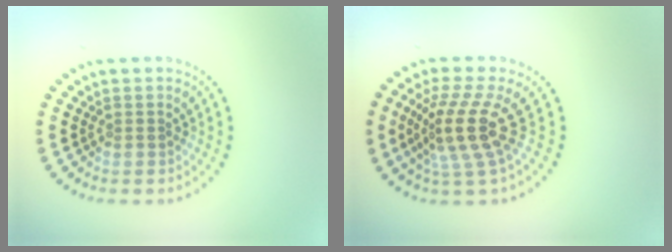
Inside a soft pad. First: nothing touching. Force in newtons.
{"total": 4.8, "press": 3.6, "slide": 3.2}